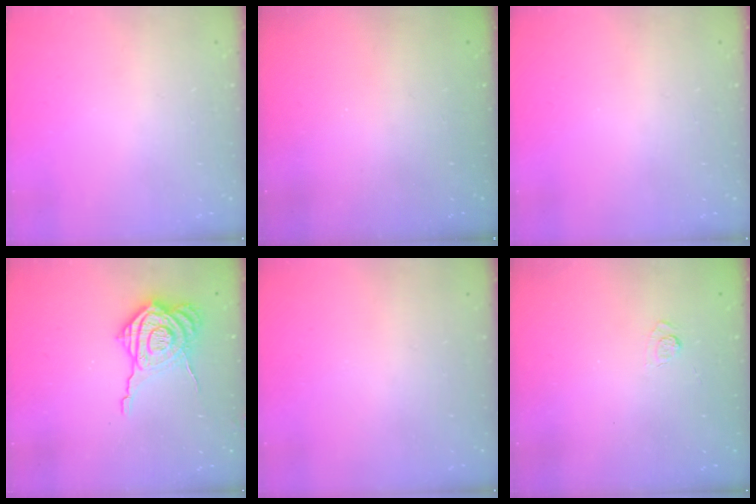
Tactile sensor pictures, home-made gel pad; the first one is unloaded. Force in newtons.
{"total": 2.3, "press": 2.2, "slide": 0.8}
{"total": 0.0}
{"total": 13.1, "press": 13.1, "slide": 0.9}
{"total": 0.0}
{"total": 2.2, "press": 1.8, "slide": 1.3}